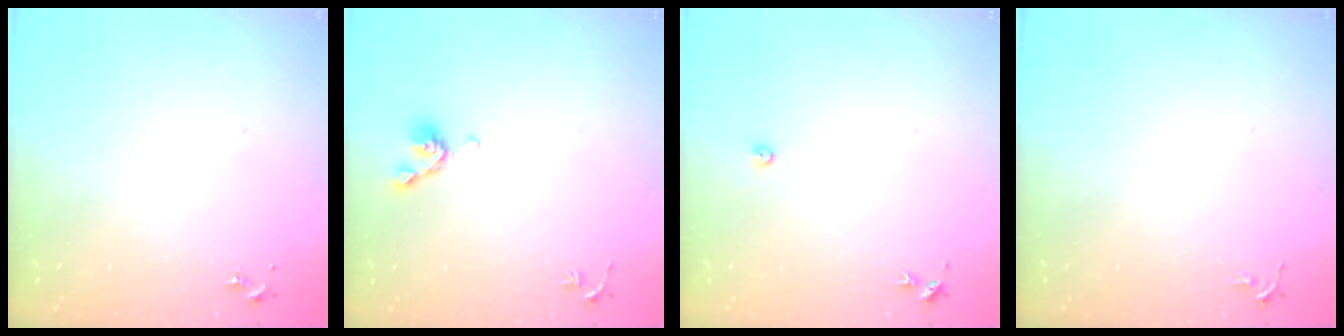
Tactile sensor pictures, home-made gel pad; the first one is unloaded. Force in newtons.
{"total": 6.5, "press": 6.4, "slide": 1.3}
{"total": 2.4, "press": 2.4, "slide": 0.3}
{"total": 3.3, "press": 3.2, "slide": 0.4}